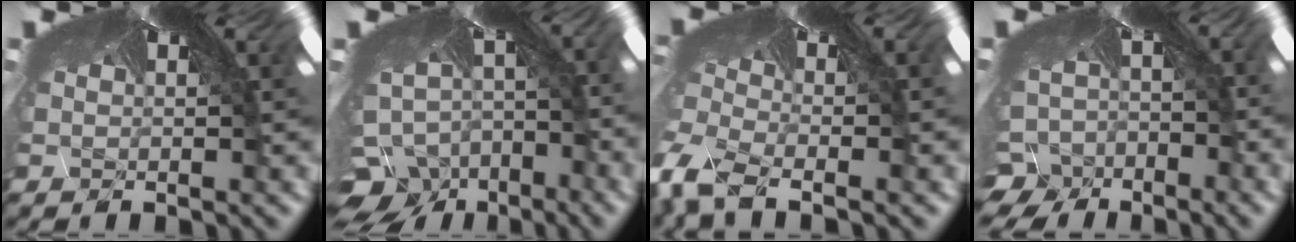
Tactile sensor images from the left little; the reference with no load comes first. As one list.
[{"total": 10.9, "force": [-10.6, 2.3, 0.0], "torque": [-0.020, -0.074, -0.165]}, {"total": 8.1, "force": [-7.8, 0.6, 2.0], "torque": [-0.091, -0.087, -0.100]}, {"total": 8.5, "force": [-8.0, 2.8, 0.7], "torque": [-0.044, -0.075, -0.110]}]